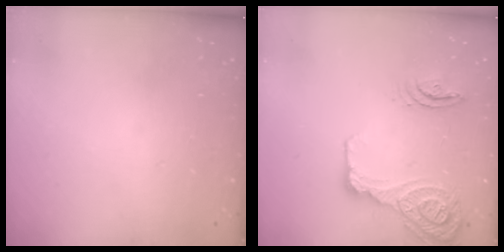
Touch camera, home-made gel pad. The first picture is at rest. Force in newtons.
{"total": 17.9, "press": 17.6, "slide": 3.7}